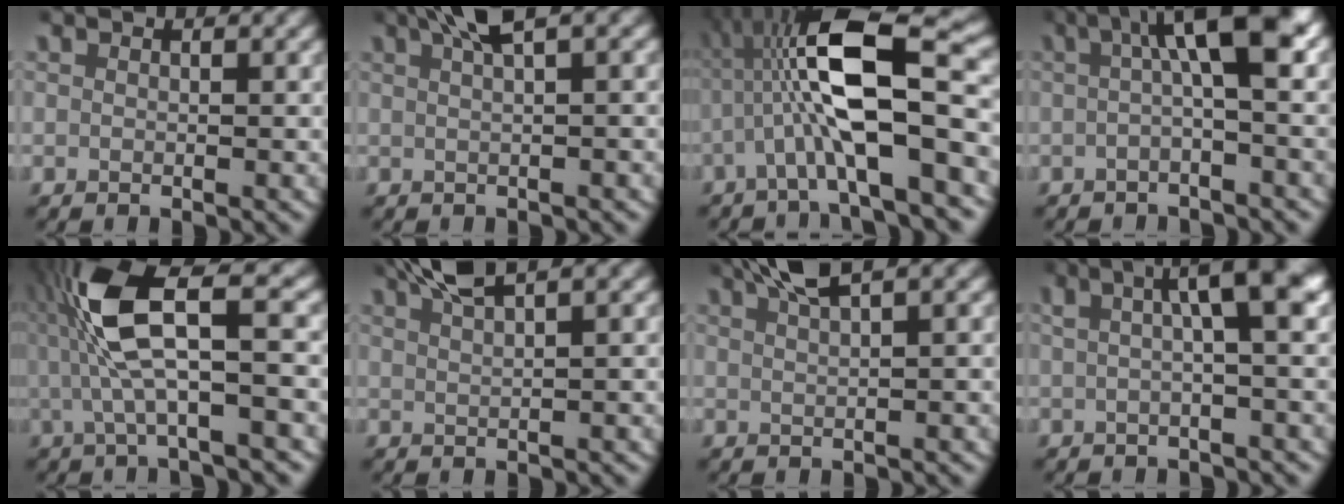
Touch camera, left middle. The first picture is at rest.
{"total": 3.8, "force": [2.3, 0.7, 2.9], "torque": [-0.050, 0.014, 0.035]}
{"total": 10.9, "force": [0.9, 3.8, 10.2], "torque": [-0.184, 0.015, 0.016]}
{"total": 7.1, "force": [0.8, 1.9, 6.8], "torque": [-0.094, 0.019, 0.003]}
{"total": 9.0, "force": [1.4, 2.5, 8.5], "torque": [-0.161, 0.018, 0.014]}
{"total": 4.6, "force": [3.7, 0.7, 2.7], "torque": [-0.047, 0.014, 0.061]}
{"total": 4.1, "force": [3.2, 0.6, 2.6], "torque": [-0.045, 0.014, 0.052]}
{"total": 6.9, "force": [1.7, 1.7, 6.5], "torque": [-0.082, 0.033, 0.014]}